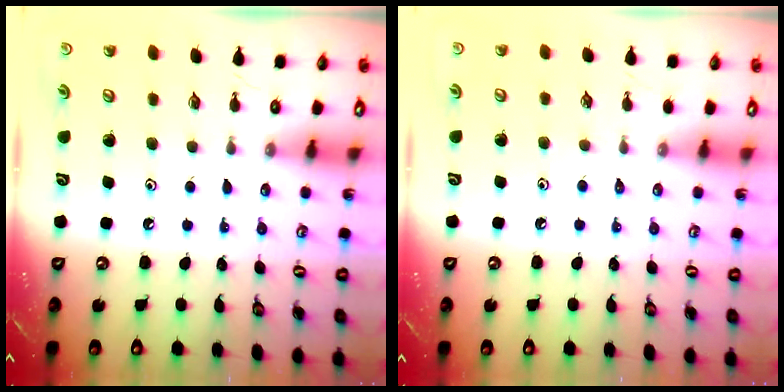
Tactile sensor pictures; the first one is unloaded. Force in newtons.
{"total": 2.1, "press": 2.1, "slide": 0.4}